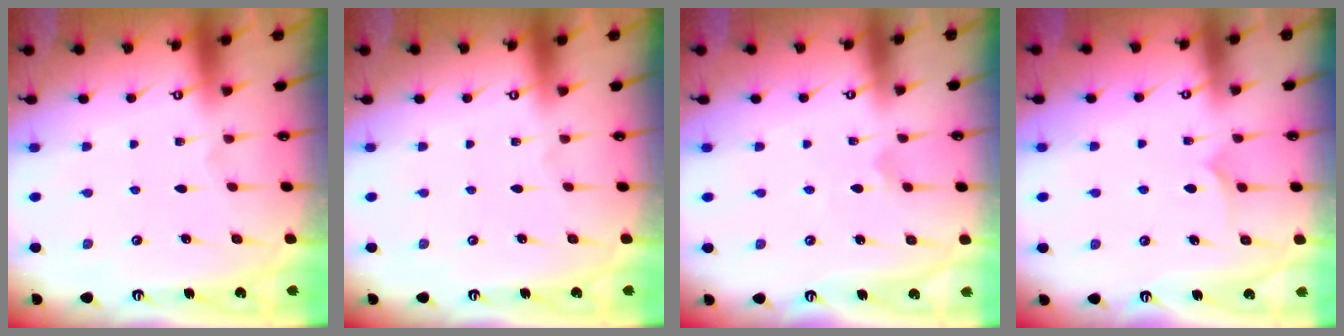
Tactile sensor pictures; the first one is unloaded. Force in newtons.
{"total": 0.0}
{"total": 2.5, "press": 2.5, "slide": 0.2}
{"total": 6.9, "press": 6.9, "slide": 0.3}